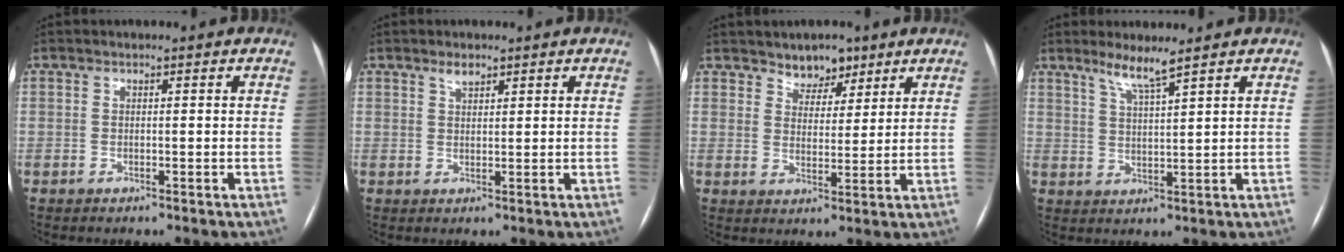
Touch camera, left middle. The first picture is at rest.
{"total": 1.8, "force": [1.4, 0.7, 0.9], "torque": [-0.019, 0.003, 0.025]}
{"total": 4.8, "force": [3.7, 2.8, 1.4], "torque": [-0.013, 0.002, 0.062]}
{"total": 4.2, "force": [3.3, -0.6, 2.6], "torque": [-0.052, -0.007, 0.063]}